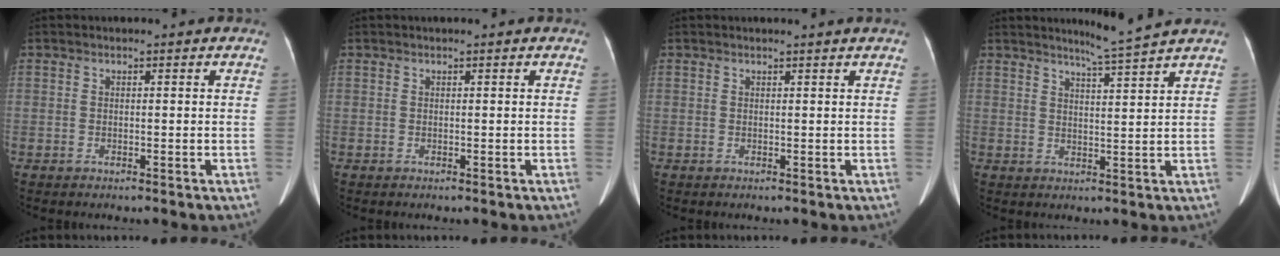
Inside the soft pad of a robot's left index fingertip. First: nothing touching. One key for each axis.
{"total": 0.0}
{"total": 1.4, "fx": 1.3, "fy": -0.4, "fz": 0.4, "tx": -0.015, "ty": 0.000, "tz": 0.017}
{"total": 4.8, "fx": 4.2, "fy": -1.7, "fz": 1.4, "tx": -0.031, "ty": -0.015, "tz": 0.070}